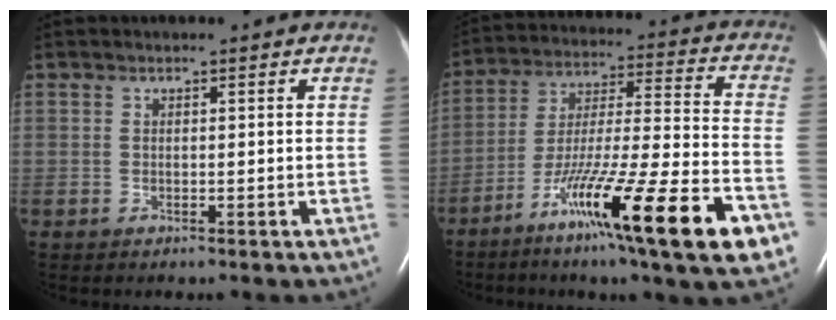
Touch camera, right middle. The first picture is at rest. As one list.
[{"total": 22.8, "force": [-11.8, 0.9, 19.5], "torque": [-0.291, -0.043, -0.197]}]